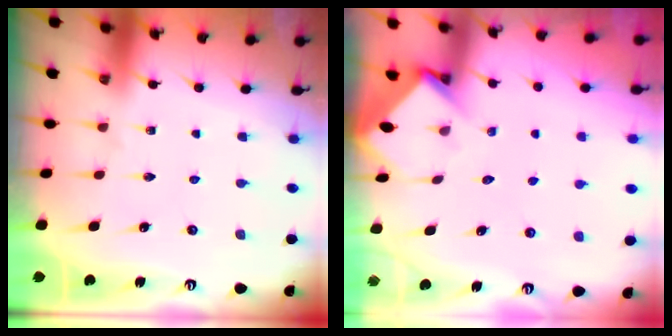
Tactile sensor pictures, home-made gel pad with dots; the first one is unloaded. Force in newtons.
{"total": 3.7, "press": 3.7, "slide": 0.3}